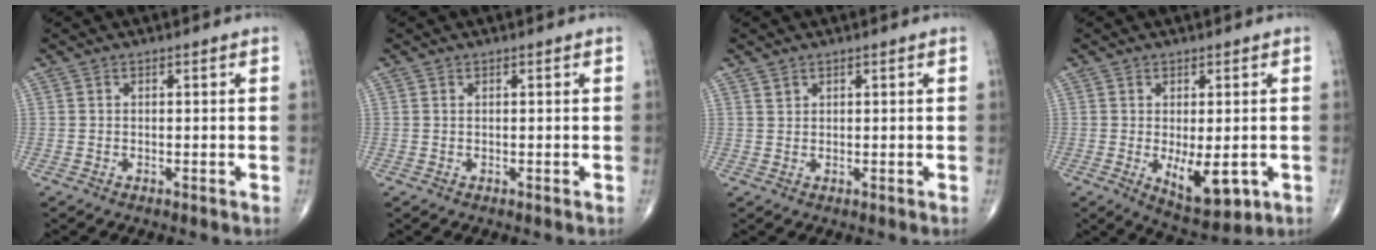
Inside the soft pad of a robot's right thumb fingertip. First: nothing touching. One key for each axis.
{"total": 0.0}
{"total": 0.9, "fx": 0.8, "fy": 0.5, "fz": 0.2, "tx": 0.005, "ty": -0.005, "tz": 0.013}
{"total": 8.6, "fx": -1.8, "fy": 3.7, "fz": 7.5, "tx": -0.100, "ty": -0.017, "tz": -0.013}